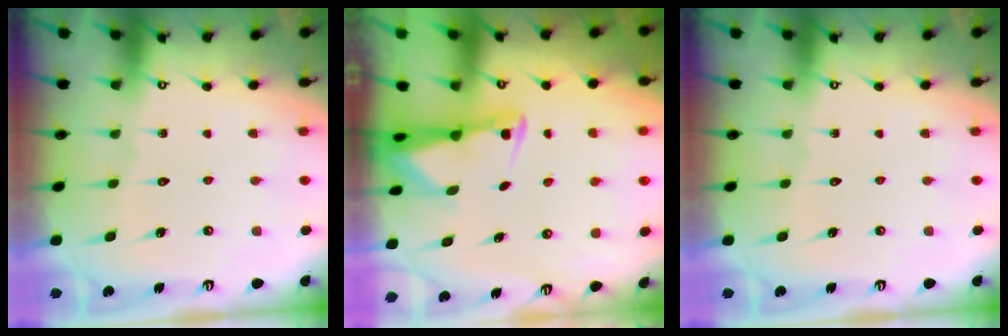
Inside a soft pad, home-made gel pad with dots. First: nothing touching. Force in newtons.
{"total": 2.3, "press": 2.2, "slide": 0.4}
{"total": 0.0}